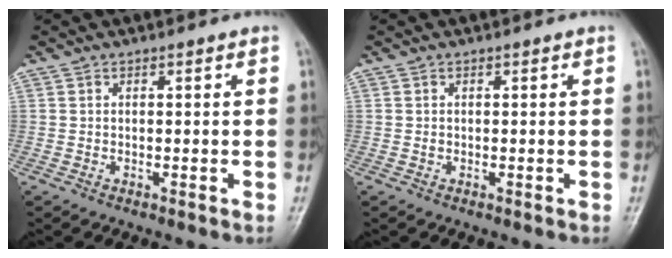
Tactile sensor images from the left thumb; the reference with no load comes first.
{"total": 0.6, "force": [0.0, 0.5, 0.3], "torque": [0.000, 0.002, -0.001]}